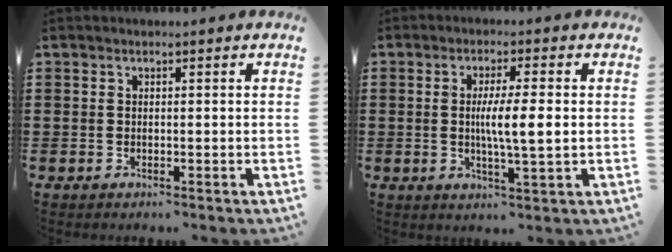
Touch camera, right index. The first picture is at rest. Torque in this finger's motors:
{"motor_torque": [1.51, -0.29, 0.68, 0.14]}